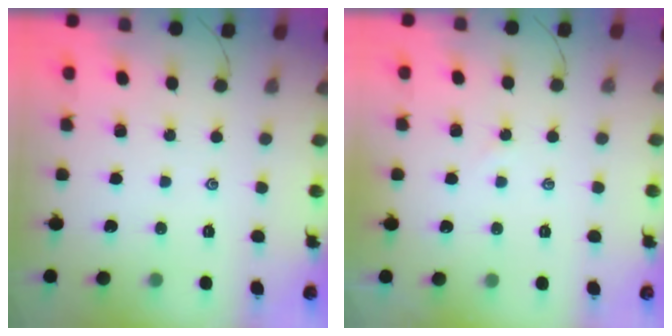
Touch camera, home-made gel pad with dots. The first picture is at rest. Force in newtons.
{"total": 1.4, "press": 1.4, "slide": 0.4}